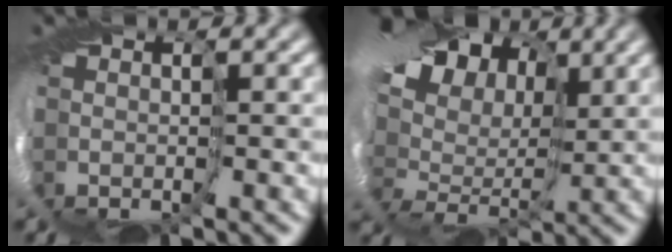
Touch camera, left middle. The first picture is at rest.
{"total": 13.4, "force": [6.5, 8.4, 8.3], "torque": [-0.176, 0.049, 0.081]}